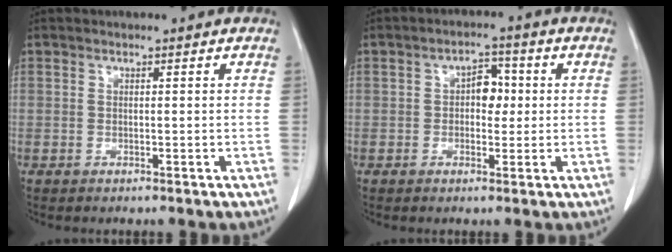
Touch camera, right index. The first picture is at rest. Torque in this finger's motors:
{"motor_torque": [0.03, 0.01, 0.08, 0.02]}